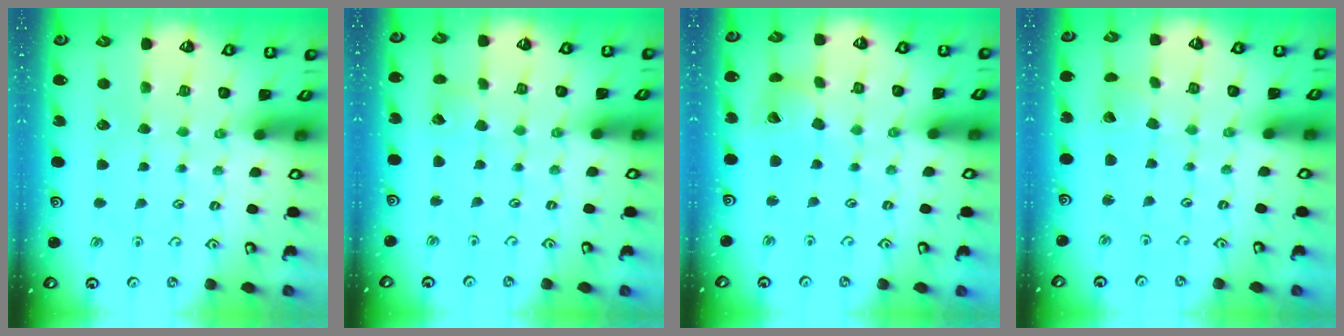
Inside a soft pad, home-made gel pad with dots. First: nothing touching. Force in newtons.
{"total": 2.4, "press": 2.3, "slide": 0.3}
{"total": 8.1, "press": 8.0, "slide": 1.1}
{"total": 1.7, "press": 1.7, "slide": 0.2}